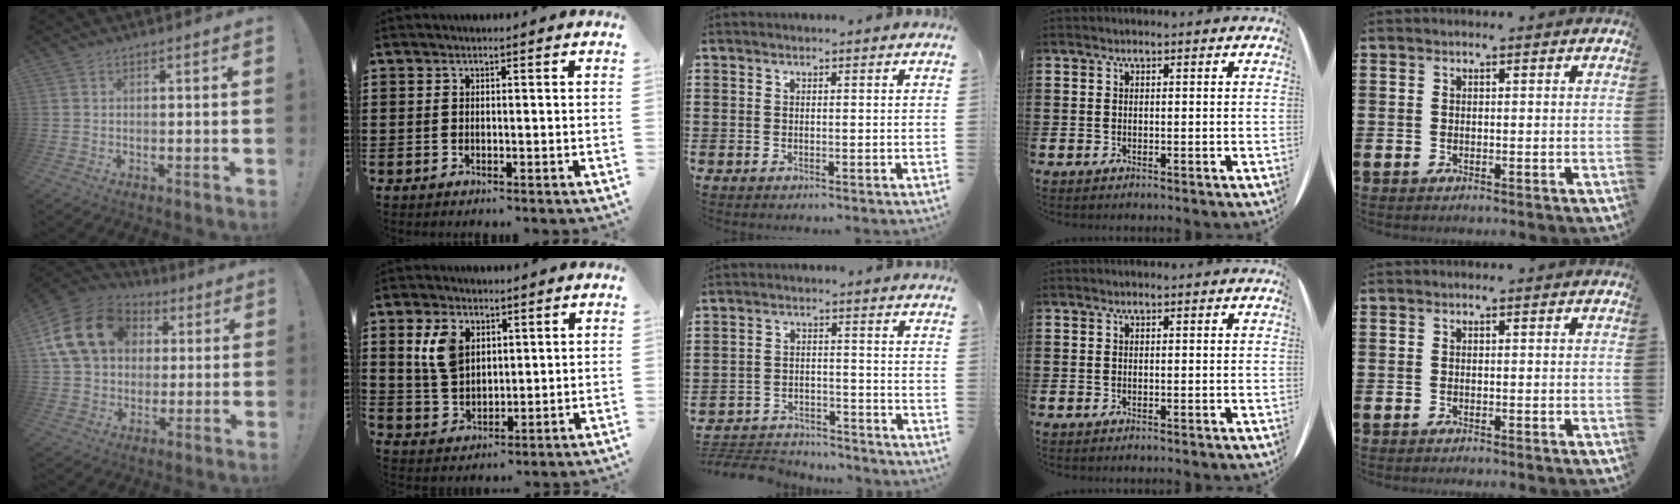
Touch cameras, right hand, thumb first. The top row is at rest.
{"thumb": {"total": 19.4, "force": [5.4, 14.9, 11.2], "torque": [-0.193, 0.001, 0.110]}, "index": {"total": 6.8, "force": [2.7, 4.4, 4.5], "torque": [-0.117, 0.008, 0.046]}, "middle": {"total": 4.9, "force": [-4.7, 1.0, 0.4], "torque": [-0.013, 0.009, -0.101]}}